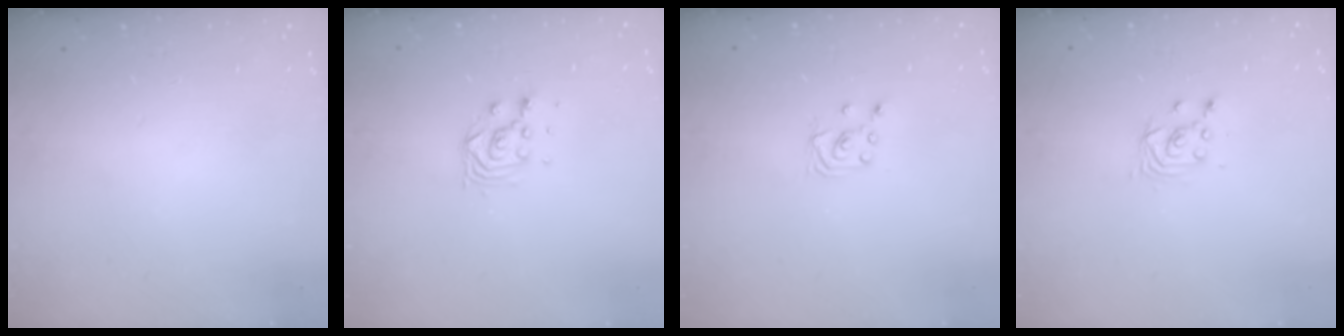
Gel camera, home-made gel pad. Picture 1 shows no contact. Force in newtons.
{"total": 6.1, "press": 6.0, "slide": 0.4}
{"total": 2.0, "press": 2.0, "slide": 0.2}
{"total": 2.9, "press": 2.9, "slide": 0.1}